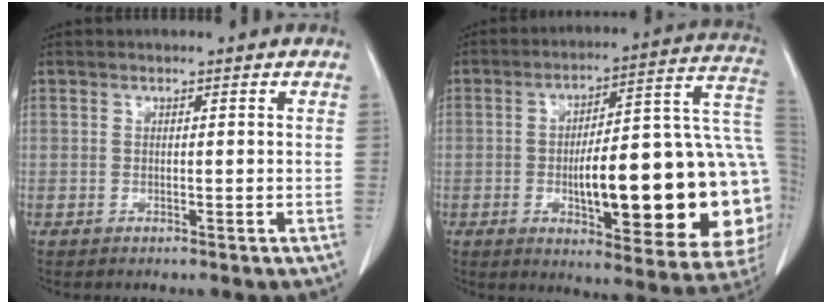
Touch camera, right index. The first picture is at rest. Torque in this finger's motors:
{"motor_torque": [2.14, 0.00, 1.03, 0.21]}